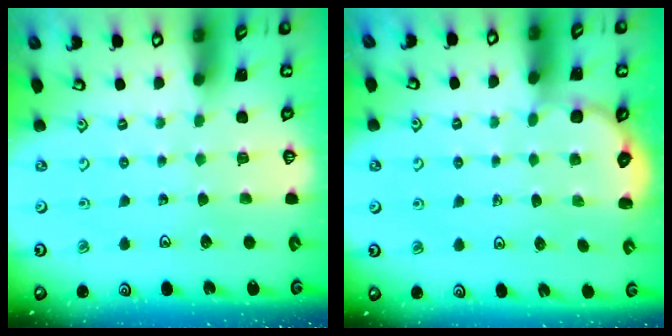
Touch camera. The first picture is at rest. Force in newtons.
{"total": 2.6, "press": 2.5, "slide": 0.5}